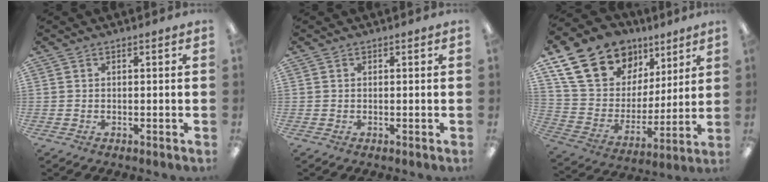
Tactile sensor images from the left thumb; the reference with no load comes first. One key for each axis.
{"total": 0.0}
{"total": 21.3, "fx": 12.5, "fy": 14.5, "fz": 9.2, "tx": -0.162, "ty": -0.054, "tz": 0.238}